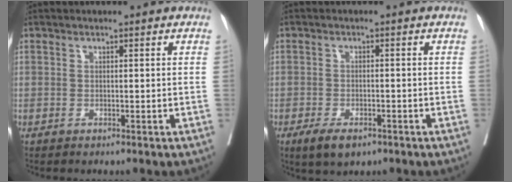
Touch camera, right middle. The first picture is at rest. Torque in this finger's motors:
{"motor_torque": [0.52, -0.35, 0.05, 0.01]}